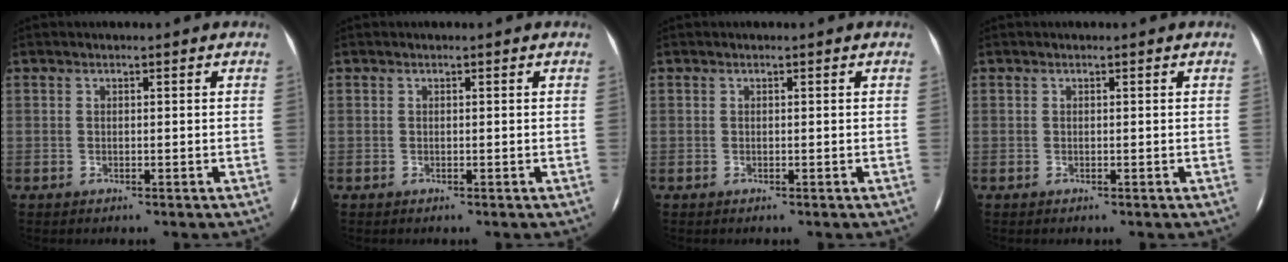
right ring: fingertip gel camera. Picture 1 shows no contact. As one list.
[{"total": 0.0}, {"total": 0.0}, {"total": 0.0}]